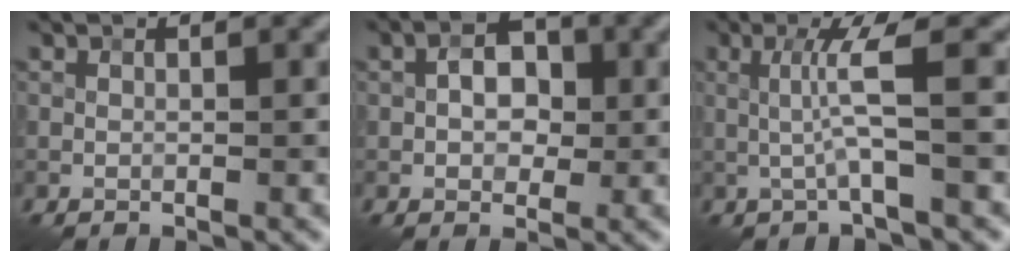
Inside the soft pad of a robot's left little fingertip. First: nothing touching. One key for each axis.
{"total": 3.4, "fx": 0.0, "fy": 2.5, "fz": 2.4, "tx": -0.035, "ty": 0.005, "tz": -0.007}
{"total": 3.0, "fx": -0.4, "fy": -0.4, "fz": 3.0, "tx": -0.066, "ty": 0.007, "tz": -0.005}